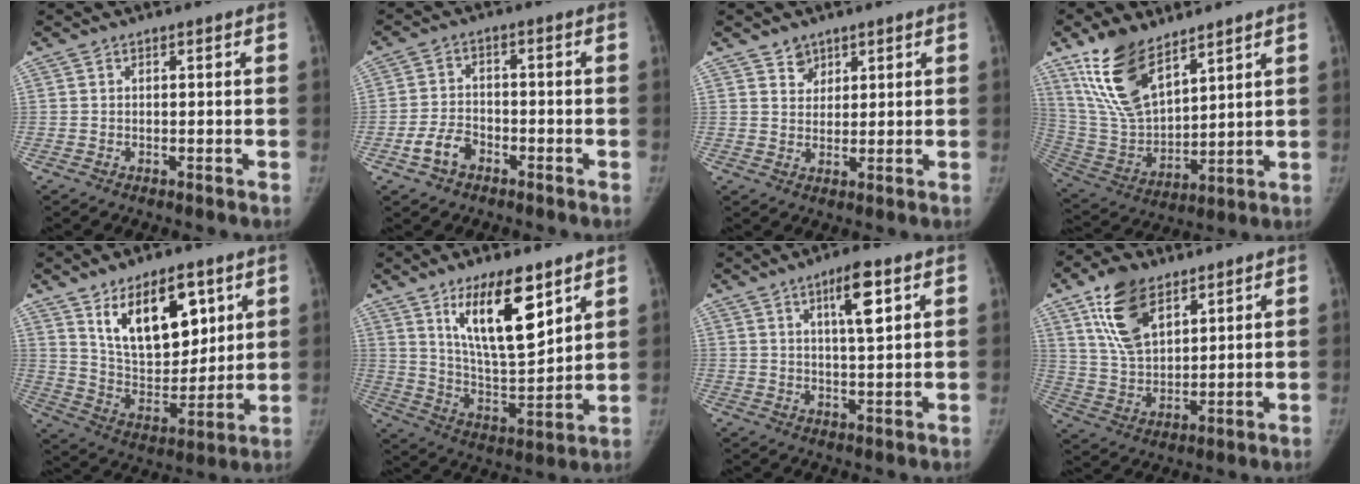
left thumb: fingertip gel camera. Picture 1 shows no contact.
{"total": 5.5, "force": [-2.9, 3.7, 2.9], "torque": [-0.052, 0.023, -0.054]}
{"total": 3.4, "force": [2.4, 2.4, 0.5], "torque": [0.014, -0.017, 0.039]}
{"total": 16.9, "force": [10.7, 7.7, 10.5], "torque": [-0.174, -0.051, 0.223]}
{"total": 17.6, "force": [8.7, 9.3, 12.2], "torque": [-0.146, -0.048, 0.164]}
{"total": 16.3, "force": [9.0, 5.4, 12.4], "torque": [-0.181, -0.059, 0.167]}
{"total": 7.4, "force": [3.4, 1.6, 6.3], "torque": [-0.097, -0.015, 0.055]}
{"total": 13.4, "force": [7.5, 7.3, 8.3], "torque": [-0.130, -0.030, 0.147]}